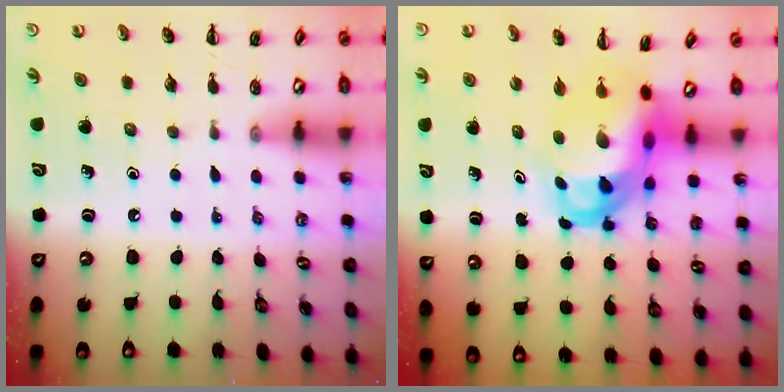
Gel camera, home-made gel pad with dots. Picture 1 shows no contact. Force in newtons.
{"total": 8.0, "press": 7.7, "slide": 2.0}